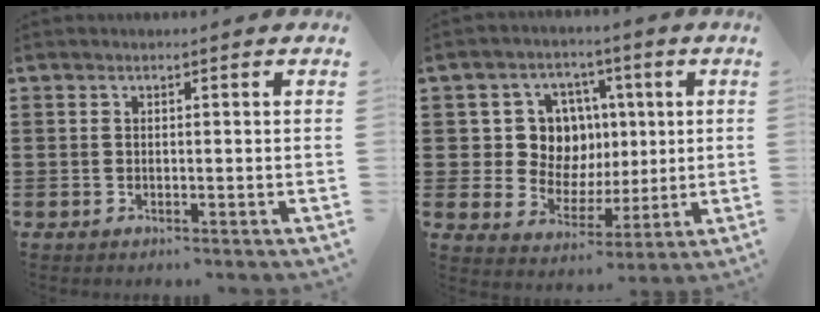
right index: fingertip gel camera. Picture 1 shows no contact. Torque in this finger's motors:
{"motor_torque": [0.75, -0.10, 0.65, 0.07]}